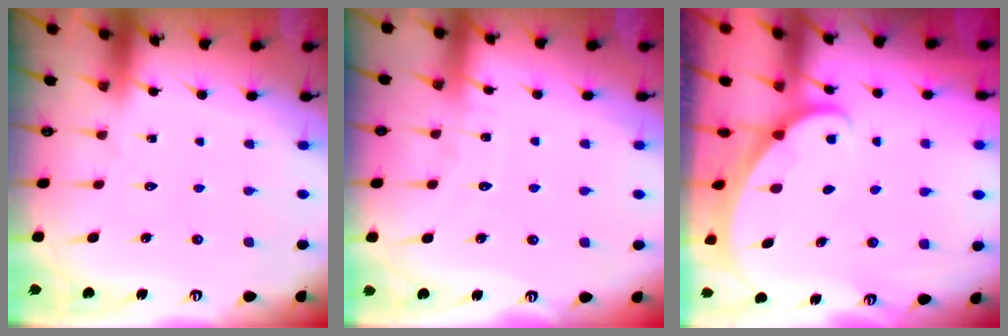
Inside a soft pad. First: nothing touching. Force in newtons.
{"total": 4.8, "press": 4.8, "slide": 0.5}
{"total": 1.7, "press": 1.7, "slide": 0.1}